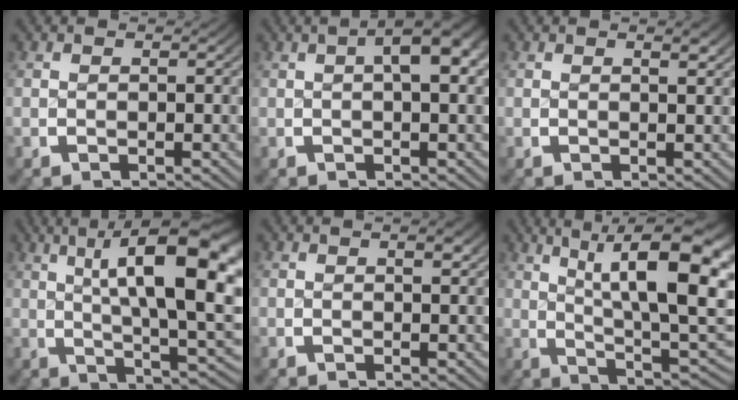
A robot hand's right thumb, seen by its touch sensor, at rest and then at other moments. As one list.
[{"total": 5.3, "force": [1.6, 2.2, 4.6], "torque": [-0.048, 0.022, 0.013]}, {"total": 1.1, "force": [0.7, 0.2, 0.8], "torque": [-0.005, 0.000, 0.011]}, {"total": 14.4, "force": [3.1, 7.0, 12.2], "torque": [-0.154, -0.007, 0.043]}, {"total": 1.3, "force": [0.5, 0.4, 1.1], "torque": [-0.009, 0.002, 0.008]}, {"total": 13.1, "force": [2.2, 6.7, 11.1], "torque": [-0.159, -0.028, 0.041]}]